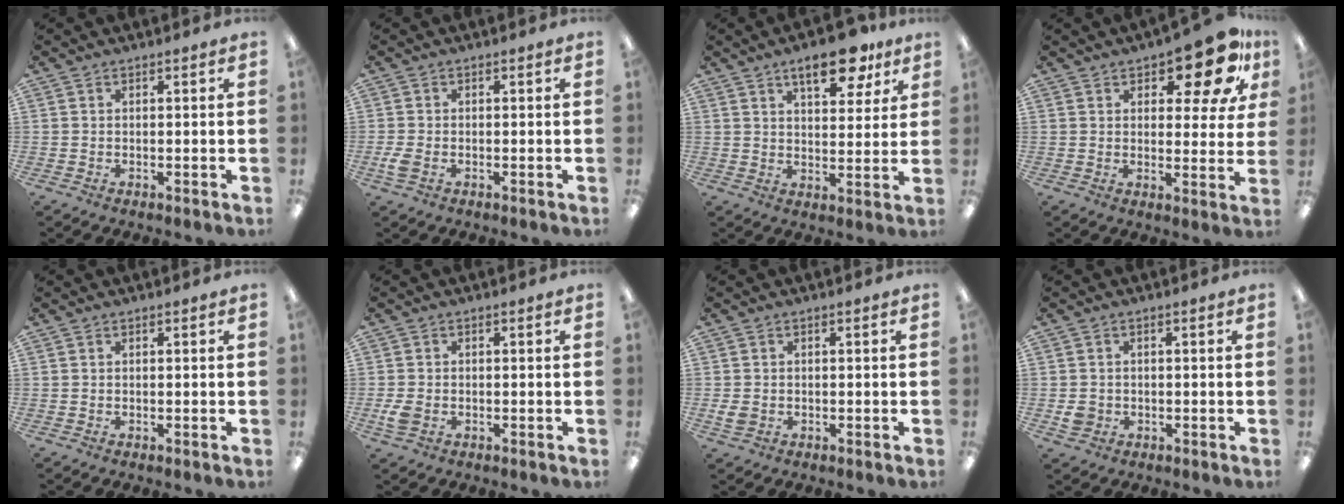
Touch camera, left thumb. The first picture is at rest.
{"total": 3.1, "force": [-1.0, 1.8, 2.3], "torque": [-0.058, -0.002, -0.021]}
{"total": 12.4, "force": [7.6, 5.3, 8.2], "torque": [-0.103, -0.032, 0.125]}
{"total": 14.1, "force": [8.5, 5.7, 9.7], "torque": [-0.122, -0.043, 0.138]}
{"total": 0.0}
{"total": 3.6, "force": [-1.0, 2.4, 2.5], "torque": [-0.062, -0.002, -0.022]}
{"total": 2.8, "force": [-0.7, 2.1, 1.8], "torque": [-0.044, -0.001, -0.016]}
{"total": 3.0, "force": [-0.6, 2.7, 1.2], "torque": [-0.012, 0.002, -0.012]}